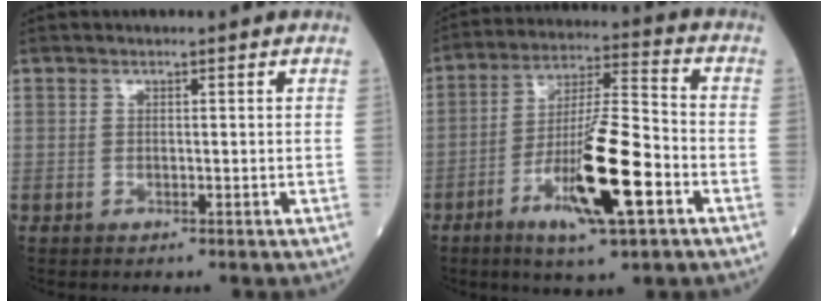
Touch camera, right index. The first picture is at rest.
{"total": 14.4, "force": [-5.8, 1.6, 13.1], "torque": [-0.237, -0.011, -0.098]}